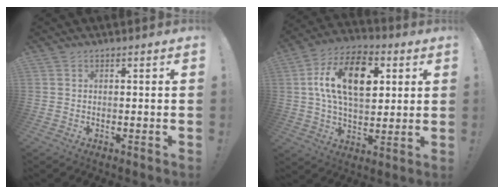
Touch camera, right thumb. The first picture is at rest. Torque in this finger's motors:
{"motor_torque": [1.88, 3.13, 1.00, -0.58, 0.33]}